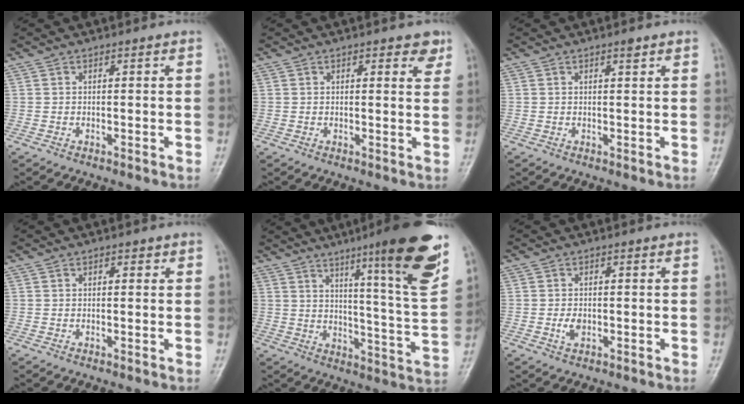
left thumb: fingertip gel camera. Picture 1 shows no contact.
{"total": 3.3, "force": [2.0, 1.4, 2.3], "torque": [-0.011, -0.008, 0.020]}
{"total": 1.2, "force": [0.8, 0.3, 0.9], "torque": [-0.012, -0.004, 0.013]}
{"total": 1.3, "force": [0.6, 0.7, 0.9], "torque": [-0.007, 0.001, 0.006]}
{"total": 20.0, "force": [11.4, 1.6, 16.4], "torque": [-0.202, -0.060, 0.166]}
{"total": 2.5, "force": [-0.6, 1.7, 1.8], "torque": [-0.031, 0.001, -0.010]}